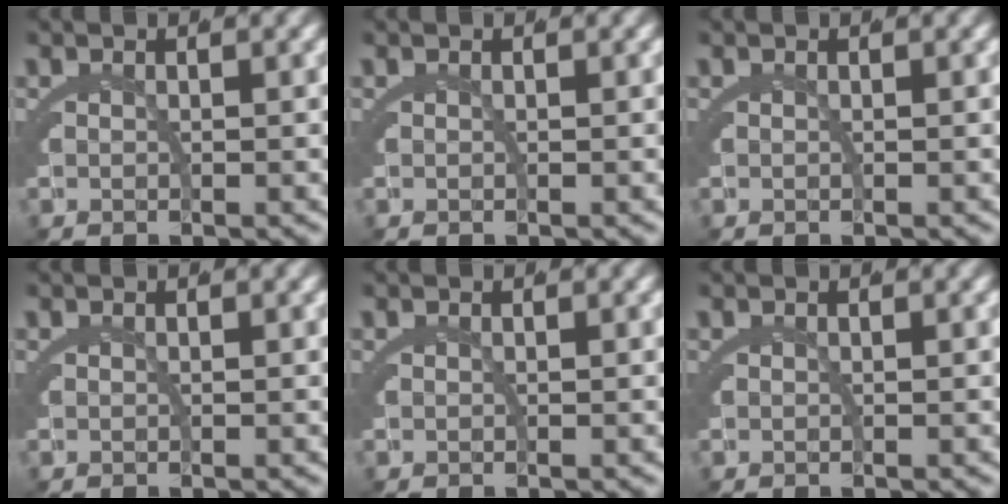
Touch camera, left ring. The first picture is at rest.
{"total": 0.0}
{"total": 0.0}
{"total": 0.0}
{"total": 0.0}
{"total": 0.0}